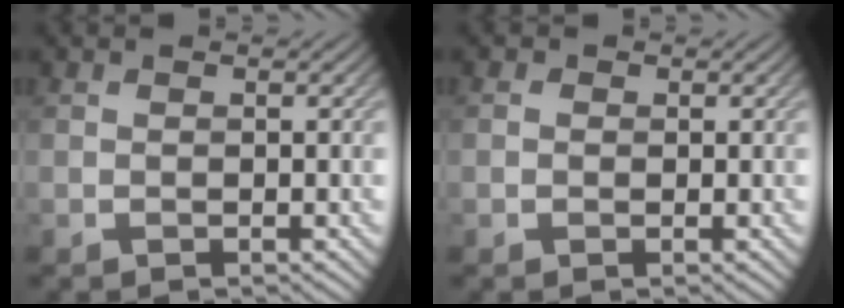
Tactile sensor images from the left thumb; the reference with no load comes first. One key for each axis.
{"total": 0.8, "fx": 0.0, "fy": 0.8, "fz": 0.2, "tx": -0.002, "ty": -0.004, "tz": -0.004}